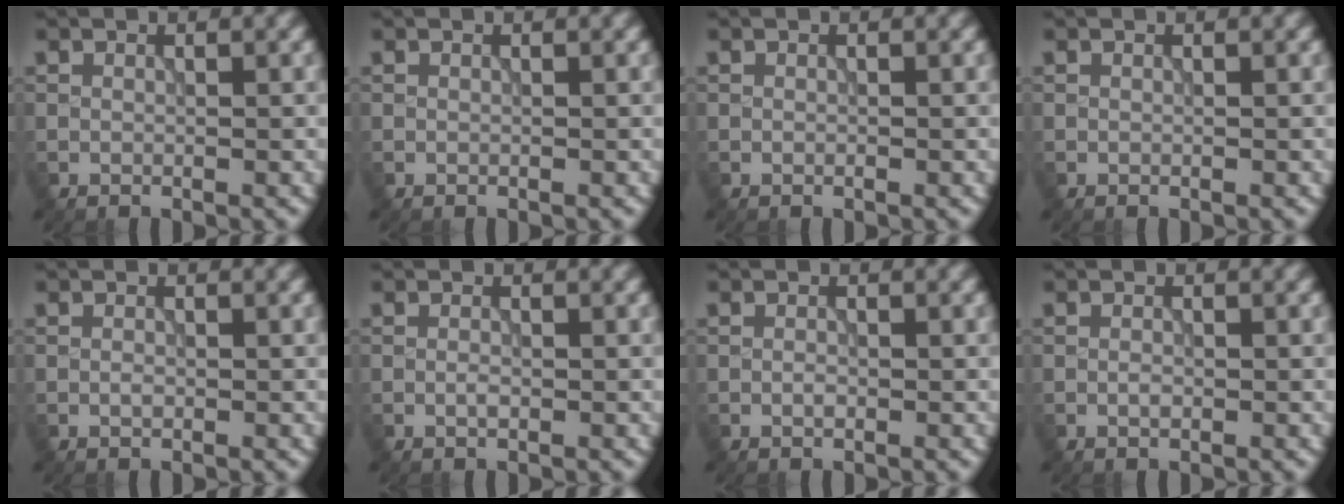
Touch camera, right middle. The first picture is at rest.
{"total": 0.0}
{"total": 0.0}
{"total": 0.0}
{"total": 0.5, "force": [-0.2, 0.3, 0.4], "torque": [-0.009, 0.000, -0.004]}
{"total": 0.7, "force": [-0.2, 0.3, 0.6], "torque": [-0.013, -0.001, -0.005]}
{"total": 0.6, "force": [-0.2, 0.3, 0.5], "torque": [-0.011, 0.000, -0.005]}
{"total": 0.7, "force": [-0.2, 0.3, 0.6], "torque": [-0.012, 0.000, -0.004]}